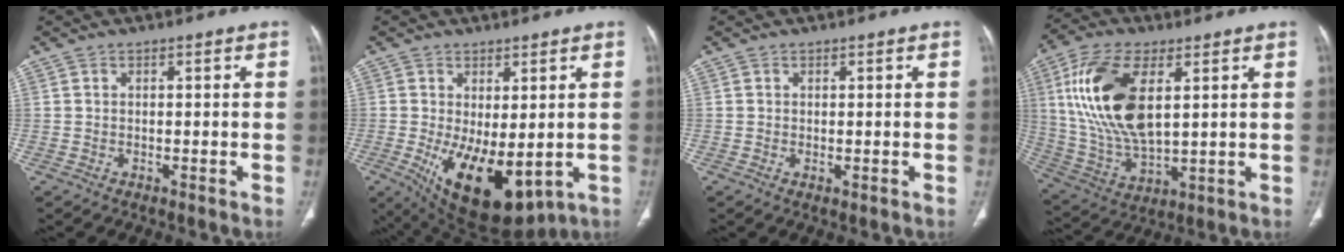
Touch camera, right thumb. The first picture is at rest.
{"total": 14.2, "force": [-3.0, 6.8, 12.1], "torque": [-0.191, -0.024, -0.017]}
{"total": 0.7, "force": [-0.2, 0.3, 0.6], "torque": [-0.013, -0.004, 0.000]}
{"total": 18.9, "force": [5.0, 9.2, 15.7], "torque": [-0.313, -0.013, 0.099]}